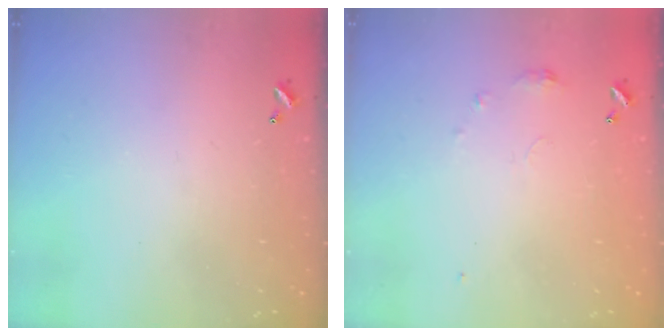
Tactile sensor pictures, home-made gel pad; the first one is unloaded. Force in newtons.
{"total": 3.6, "press": 3.5, "slide": 0.6}